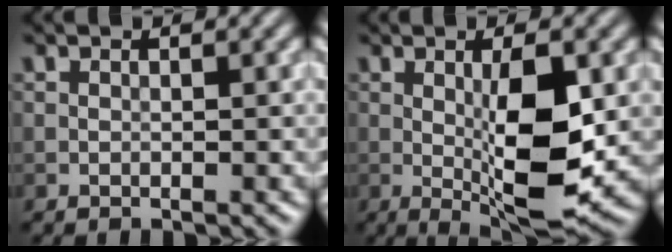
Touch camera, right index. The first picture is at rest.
{"total": 7.4, "force": [-0.1, 2.0, 7.2], "torque": [-0.116, -0.009, 0.002]}